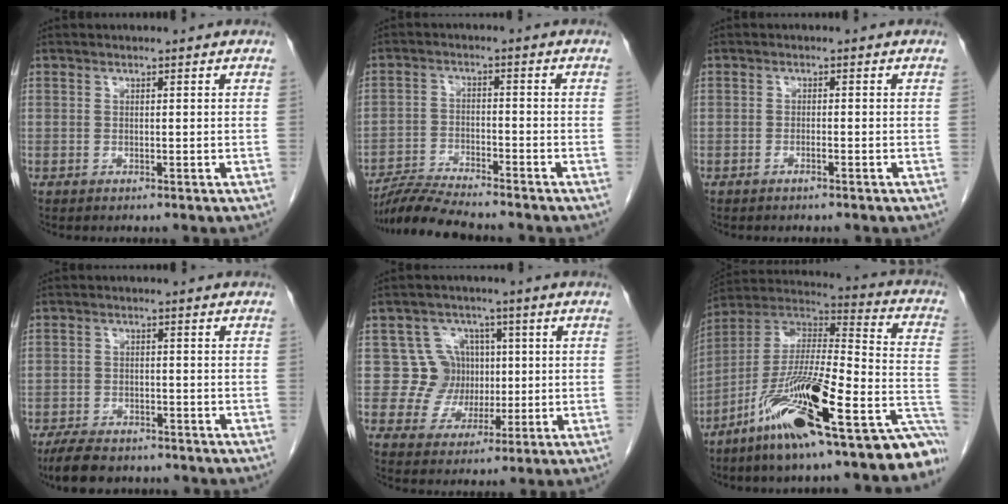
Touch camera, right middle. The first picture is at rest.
{"total": 7.8, "force": [-7.4, -0.5, 2.5], "torque": [-0.046, -0.016, -0.133]}
{"total": 1.1, "force": [-0.8, 0.0, 0.8], "torque": [-0.019, 0.000, -0.012]}
{"total": 7.5, "force": [-6.4, 2.4, 3.1], "torque": [-0.057, -0.011, -0.101]}
{"total": 6.4, "force": [0.9, 6.4, 0.3], "torque": [0.010, 0.025, 0.017]}
{"total": 25.2, "force": [-17.0, 3.6, 18.3], "torque": [-0.218, 0.042, -0.278]}